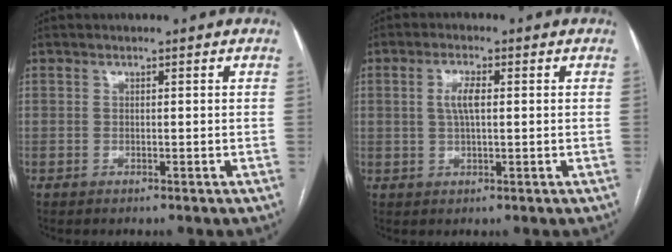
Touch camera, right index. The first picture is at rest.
{"total": 3.6, "force": [0.6, 1.0, 3.4], "torque": [-0.070, 0.006, 0.012]}